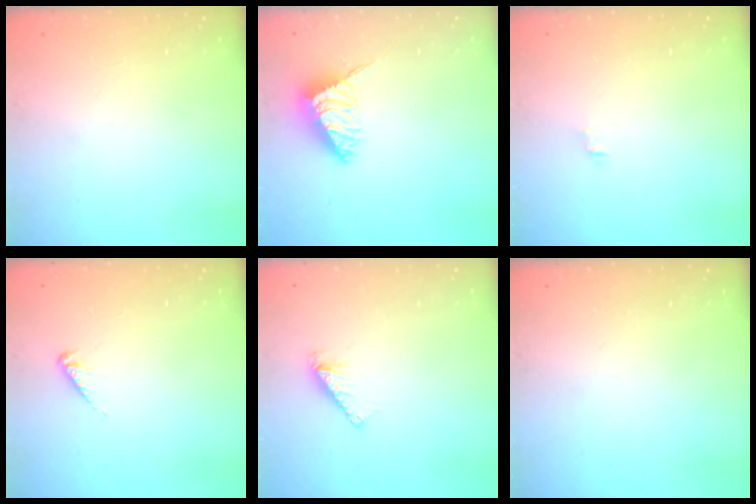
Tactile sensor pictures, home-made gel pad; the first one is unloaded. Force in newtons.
{"total": 2.9, "press": 2.9, "slide": 0.5}
{"total": 0.0}
{"total": 2.6, "press": 2.5, "slide": 0.5}
{"total": 2.9, "press": 2.9, "slide": 0.2}
{"total": 0.0}